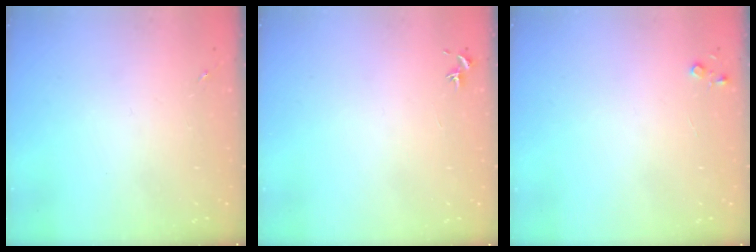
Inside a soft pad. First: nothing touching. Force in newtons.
{"total": 0.7, "press": 0.7, "slide": 0.3}
{"total": 3.6, "press": 3.6, "slide": 0.4}